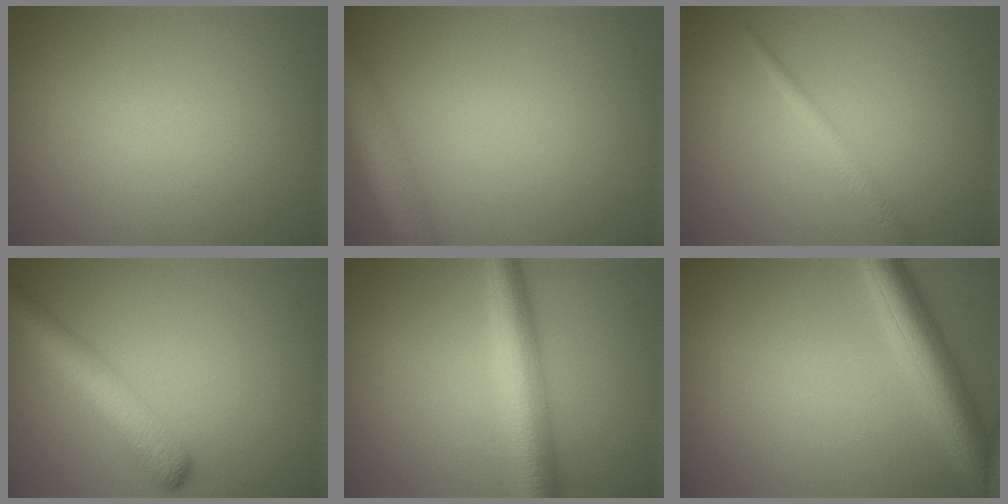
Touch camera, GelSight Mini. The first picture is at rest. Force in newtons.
{"total": 5.1, "press": 5.1, "slide": 0.2}
{"total": 1.3, "press": 1.3, "slide": 0.0}
{"total": 4.7, "press": 4.7, "slide": 0.2}
{"total": 5.0, "press": 5.0, "slide": 0.0}
{"total": 5.2, "press": 5.2, "slide": 0.3}